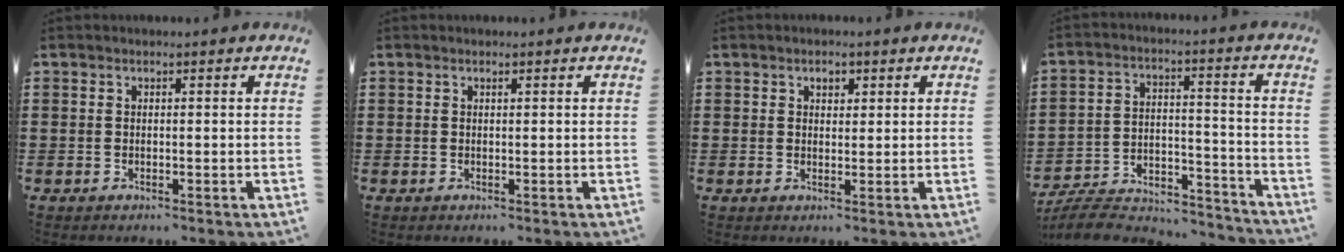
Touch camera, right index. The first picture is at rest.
{"total": 0.0}
{"total": 1.6, "force": [0.7, 1.2, 0.8], "torque": [-0.010, 0.003, 0.011]}
{"total": 7.3, "force": [-6.7, 1.8, 2.3], "torque": [-0.042, 0.009, -0.133]}